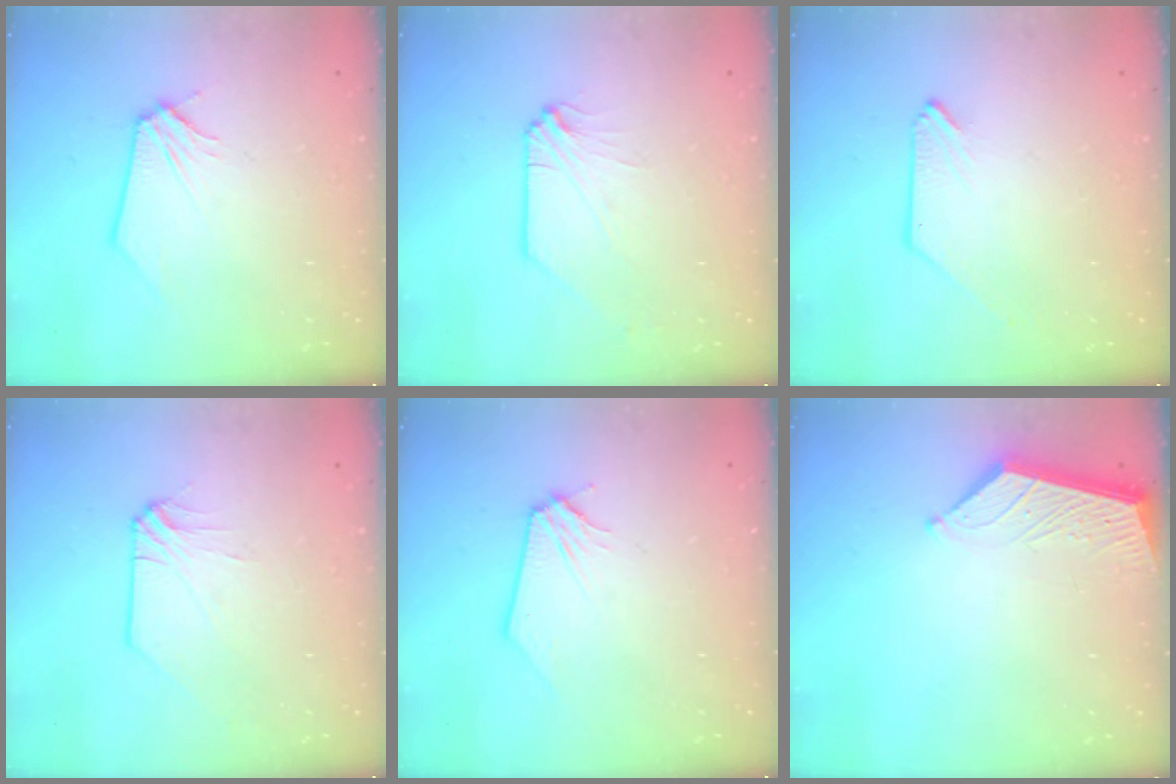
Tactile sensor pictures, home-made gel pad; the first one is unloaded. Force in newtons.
{"total": 0.0}
{"total": 0.0}
{"total": 0.0}
{"total": 0.0}
{"total": 5.6, "press": 5.6, "slide": 0.5}